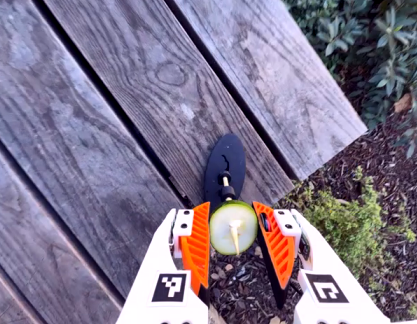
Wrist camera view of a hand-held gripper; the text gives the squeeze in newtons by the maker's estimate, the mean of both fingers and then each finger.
{"total": 10.8, "left": 10.9, "right": 10.7}